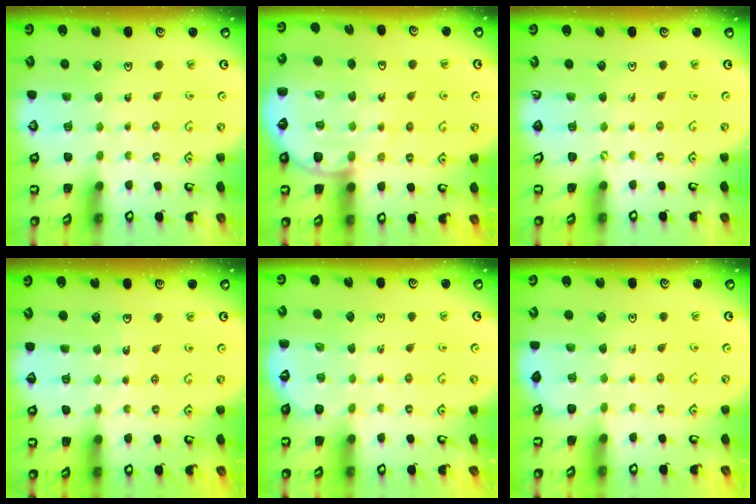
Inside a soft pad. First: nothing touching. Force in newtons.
{"total": 9.9, "press": 9.7, "slide": 2.2}
{"total": 0.0}
{"total": 5.3, "press": 4.8, "slide": 2.3}
{"total": 3.9, "press": 3.9, "slide": 0.6}
{"total": 1.6, "press": 1.5, "slide": 0.3}